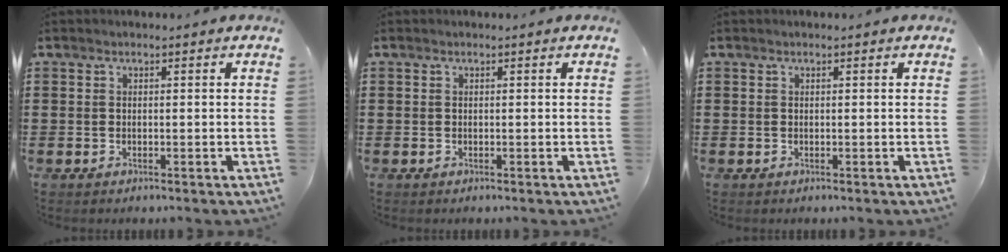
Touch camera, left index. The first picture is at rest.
{"total": 0.0}
{"total": 0.0}